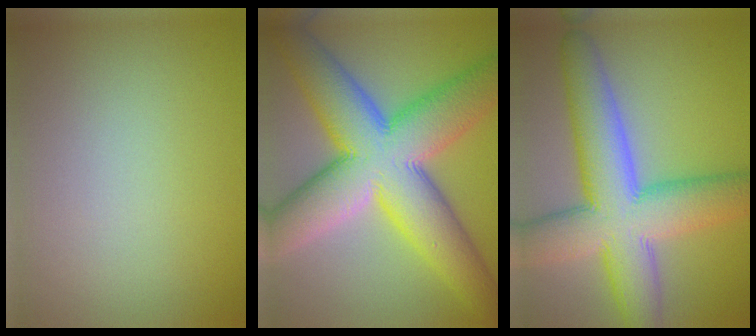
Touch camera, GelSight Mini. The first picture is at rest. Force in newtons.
{"total": 14.2, "press": 14.2, "slide": 0.6}
{"total": 11.1, "press": 11.1, "slide": 0.7}